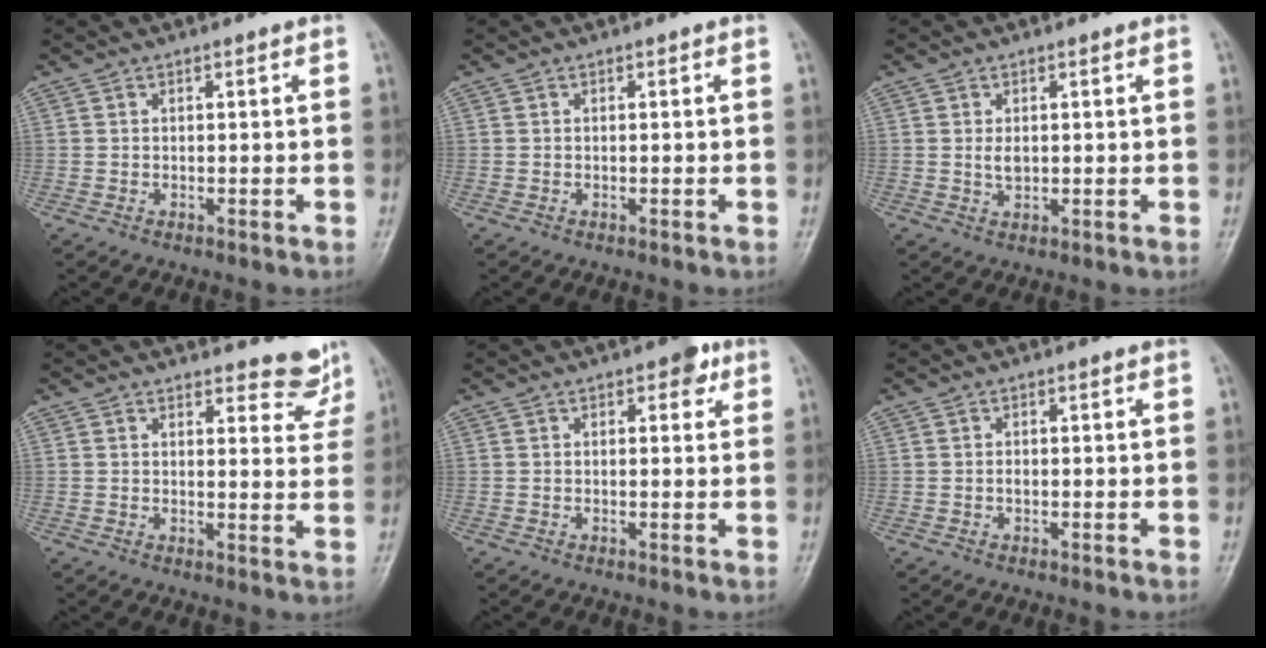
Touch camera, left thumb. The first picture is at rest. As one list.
[{"total": 0.0}, {"total": 2.2, "force": [0.6, 1.2, 1.8], "torque": [-0.028, -0.005, 0.012]}, {"total": 6.6, "force": [6.1, 2.2, 1.0], "torque": [0.019, -0.048, 0.062]}, {"total": 3.0, "force": [1.5, 1.7, 2.0], "torque": [-0.009, -0.001, 0.014]}, {"total": 0.7, "force": [0.0, 0.4, 0.6], "torque": [-0.008, 0.001, 0.000]}]